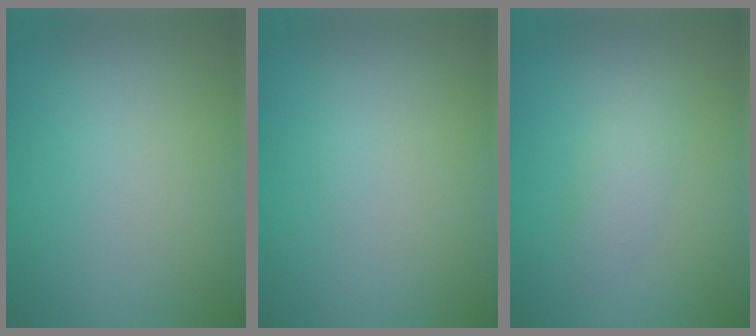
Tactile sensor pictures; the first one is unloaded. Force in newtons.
{"total": 0.0}
{"total": 1.8, "press": 1.8, "slide": 0.0}